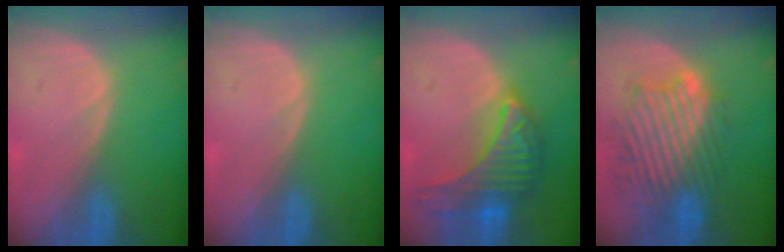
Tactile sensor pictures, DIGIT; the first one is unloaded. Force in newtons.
{"total": 0.0}
{"total": 10.0, "press": 9.9, "slide": 0.6}
{"total": 11.1, "press": 10.3, "slide": 4.0}